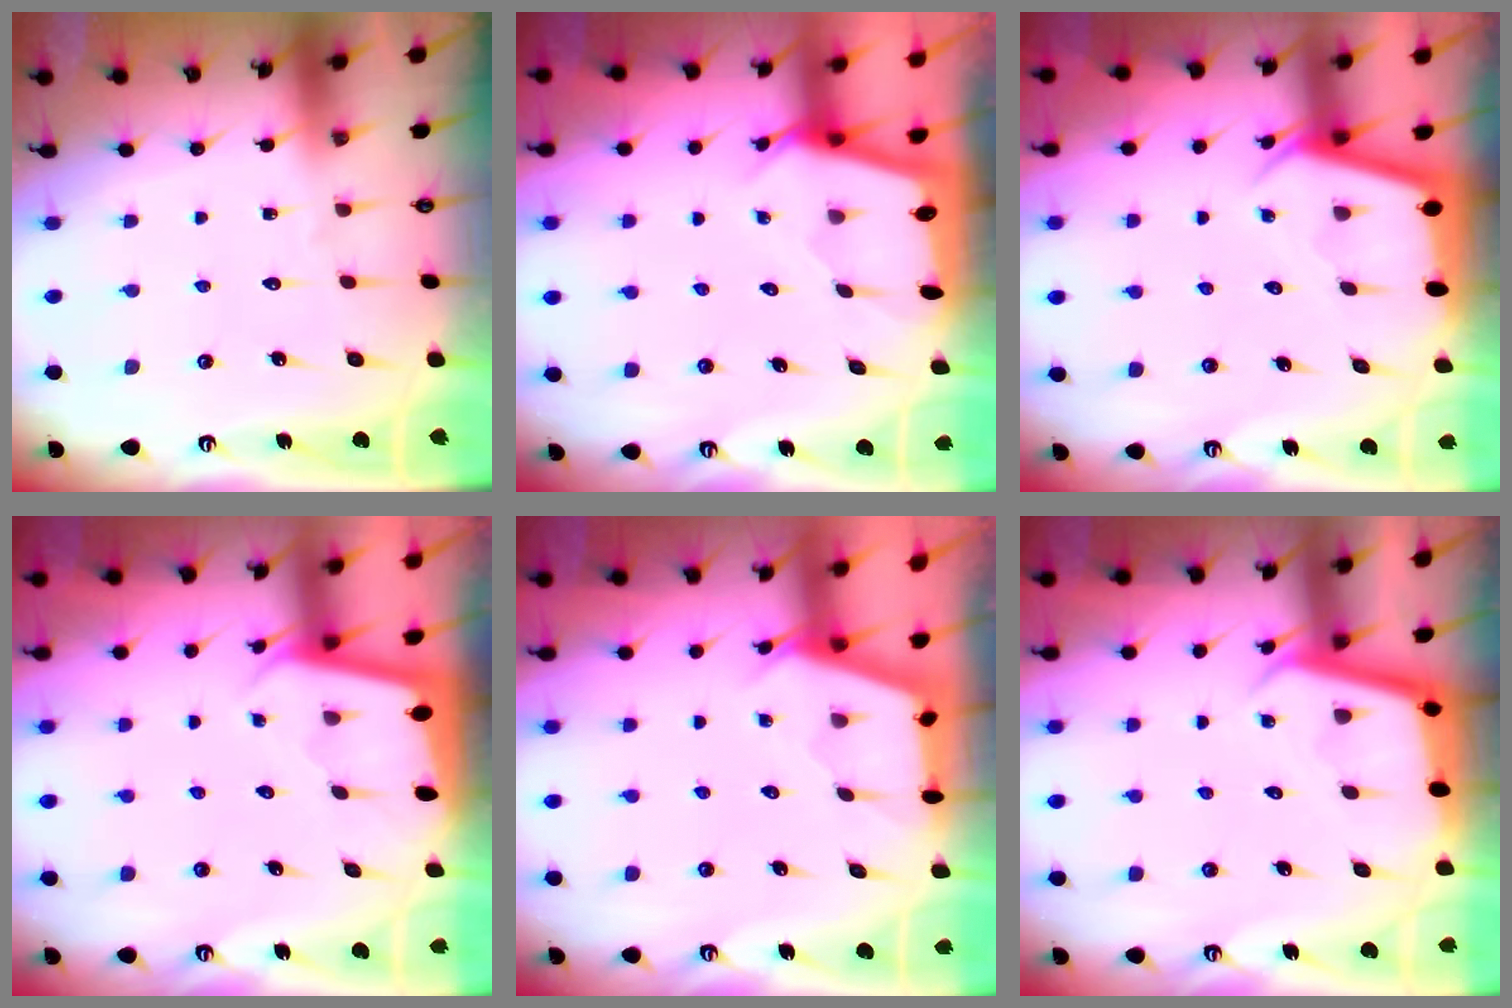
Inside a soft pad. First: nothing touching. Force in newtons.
{"total": 2.1, "press": 2.1, "slide": 0.1}
{"total": 2.9, "press": 2.9, "slide": 0.3}
{"total": 1.9, "press": 1.9, "slide": 0.1}
{"total": 2.7, "press": 2.6, "slide": 0.3}
{"total": 3.3, "press": 3.3, "slide": 0.2}